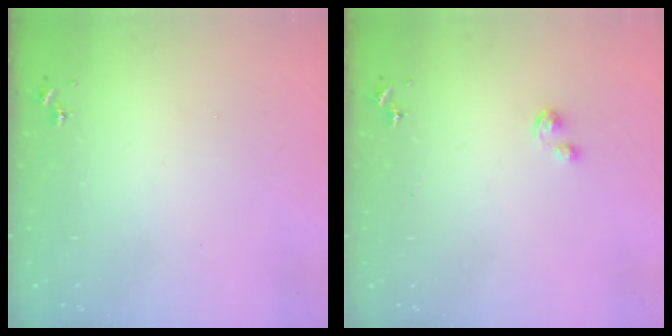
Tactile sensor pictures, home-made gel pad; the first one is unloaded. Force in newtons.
{"total": 3.3, "press": 3.3, "slide": 0.4}